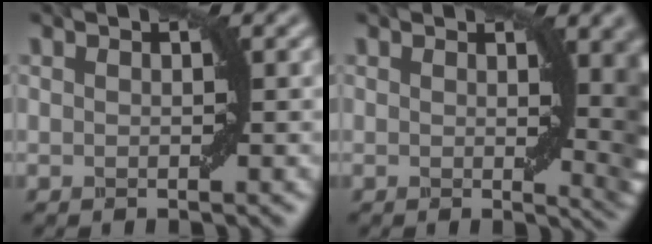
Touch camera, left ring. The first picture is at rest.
{"total": 6.7, "force": [1.1, 2.5, 6.2], "torque": [-0.051, -0.005, 0.022]}